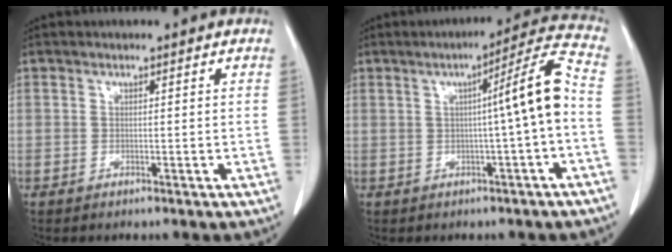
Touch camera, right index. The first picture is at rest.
{"total": 8.2, "force": [-0.7, -0.9, 8.1], "torque": [-0.114, 0.019, -0.013]}